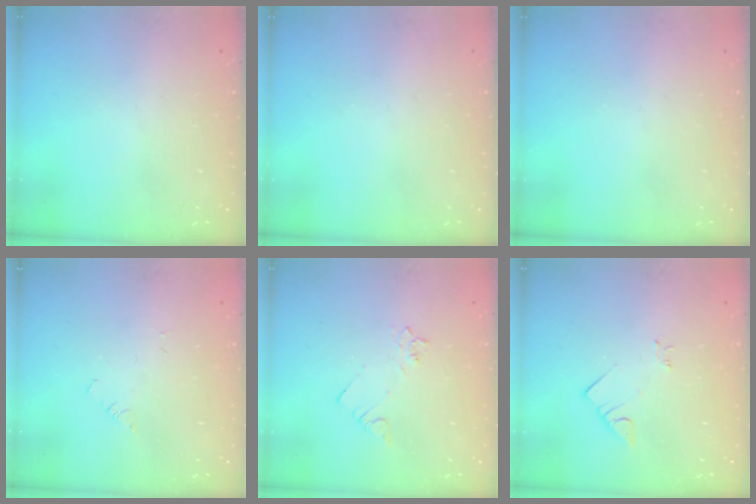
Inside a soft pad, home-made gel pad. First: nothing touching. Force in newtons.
{"total": 0.0}
{"total": 0.0}
{"total": 1.3, "press": 1.3, "slide": 0.2}
{"total": 2.5, "press": 2.4, "slide": 0.4}
{"total": 2.7, "press": 2.7, "slide": 0.2}